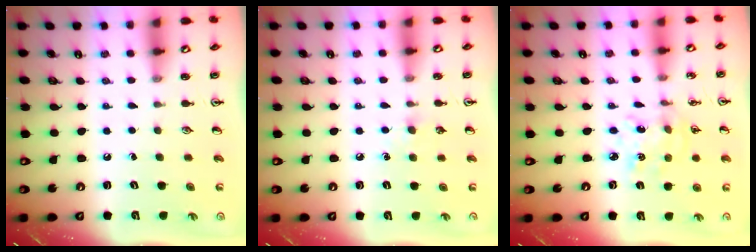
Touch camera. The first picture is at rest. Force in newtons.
{"total": 5.3, "press": 5.3, "slide": 0.8}
{"total": 4.8, "press": 4.8, "slide": 0.4}